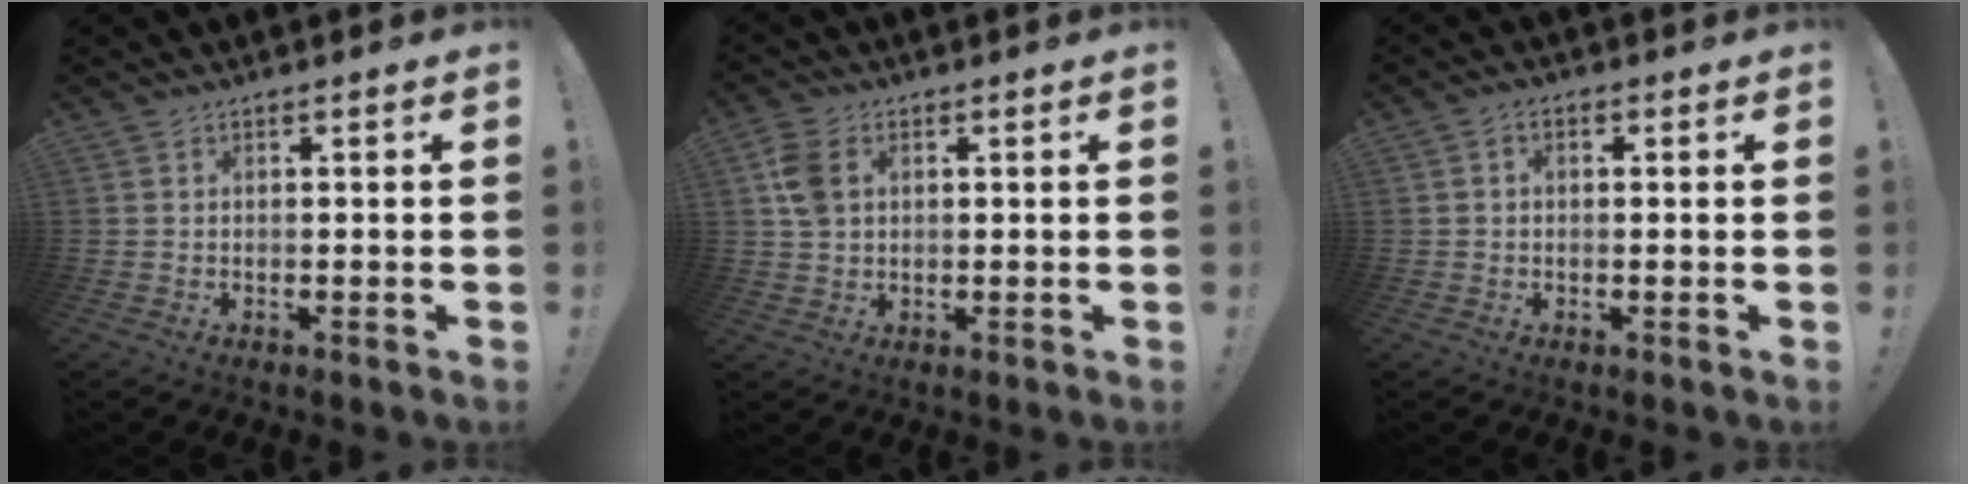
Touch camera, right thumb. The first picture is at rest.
{"total": 7.3, "force": [2.2, 5.0, 4.8], "torque": [-0.096, 0.006, 0.044]}
{"total": 2.1, "force": [0.0, 1.5, 1.5], "torque": [-0.028, 0.007, -0.001]}